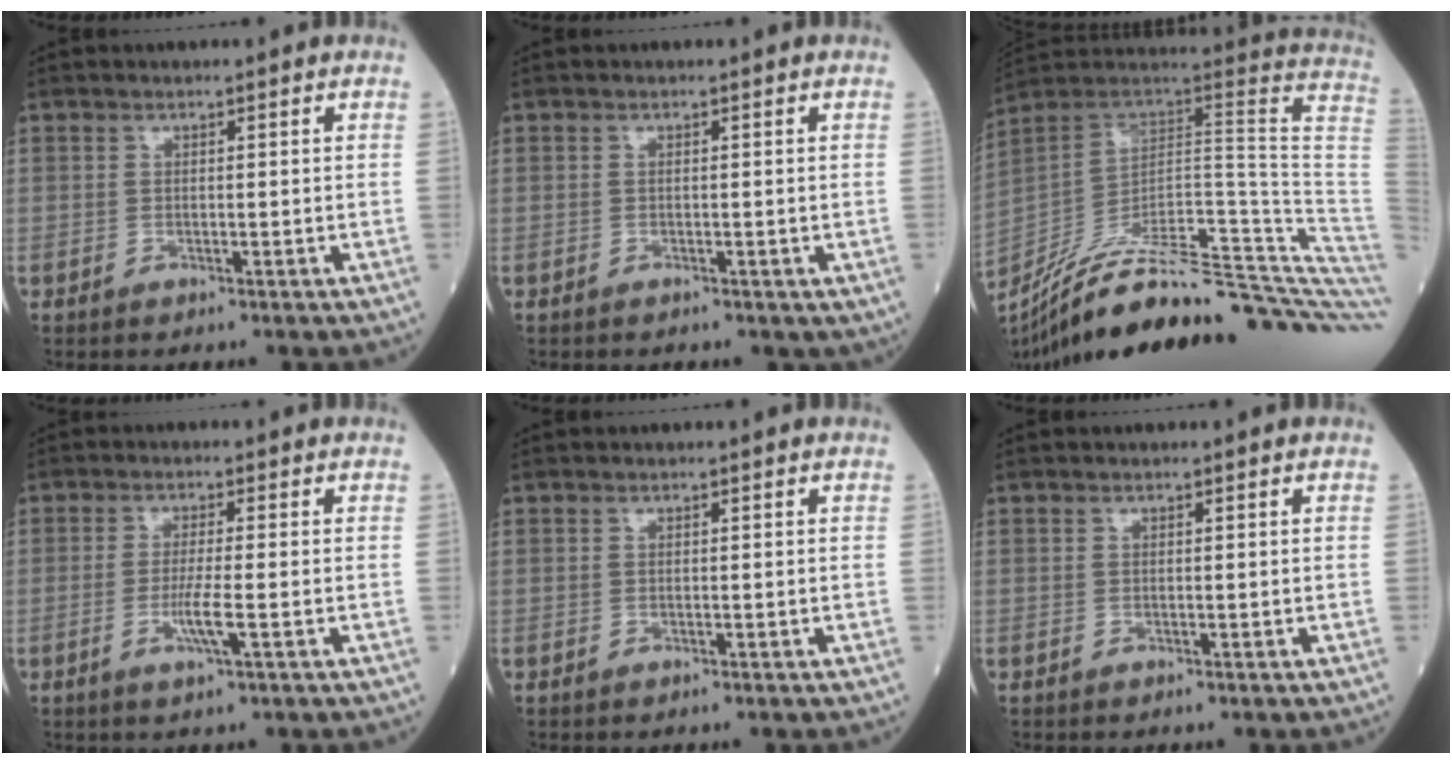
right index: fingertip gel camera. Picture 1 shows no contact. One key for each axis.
{"total": 0.9, "fx": -0.3, "fy": 0.6, "fz": 0.6, "tx": -0.009, "ty": -0.001, "tz": 0.000}
{"total": 36.3, "fx": -30.5, "fy": 2.4, "fz": 19.5, "tx": -0.165, "ty": -0.028, "tz": -0.421}
{"total": 4.1, "fx": -1.2, "fy": -0.2, "fz": 3.9, "tx": -0.078, "ty": -0.008, "tz": -0.024}
{"total": 0.0}
{"total": 0.0}